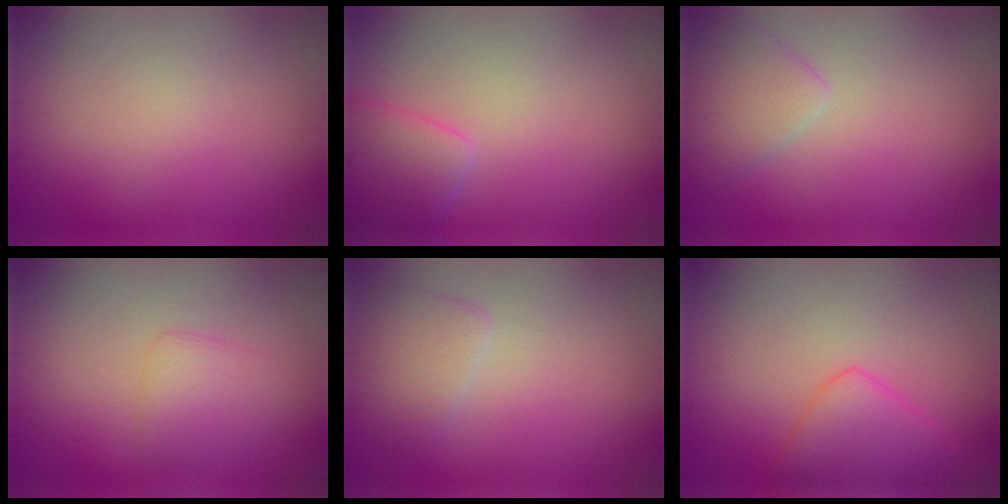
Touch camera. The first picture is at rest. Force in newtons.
{"total": 2.9, "press": 2.9, "slide": 0.2}
{"total": 2.6, "press": 2.6, "slide": 0.2}
{"total": 2.4, "press": 2.4, "slide": 0.1}
{"total": 2.5, "press": 2.5, "slide": 0.2}
{"total": 4.0, "press": 4.0, "slide": 0.2}